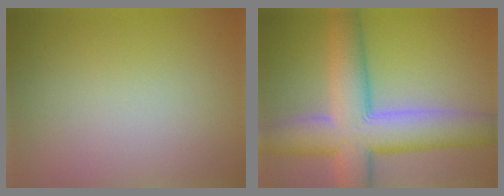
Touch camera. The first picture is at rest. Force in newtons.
{"total": 10.0, "press": 10.0, "slide": 0.5}